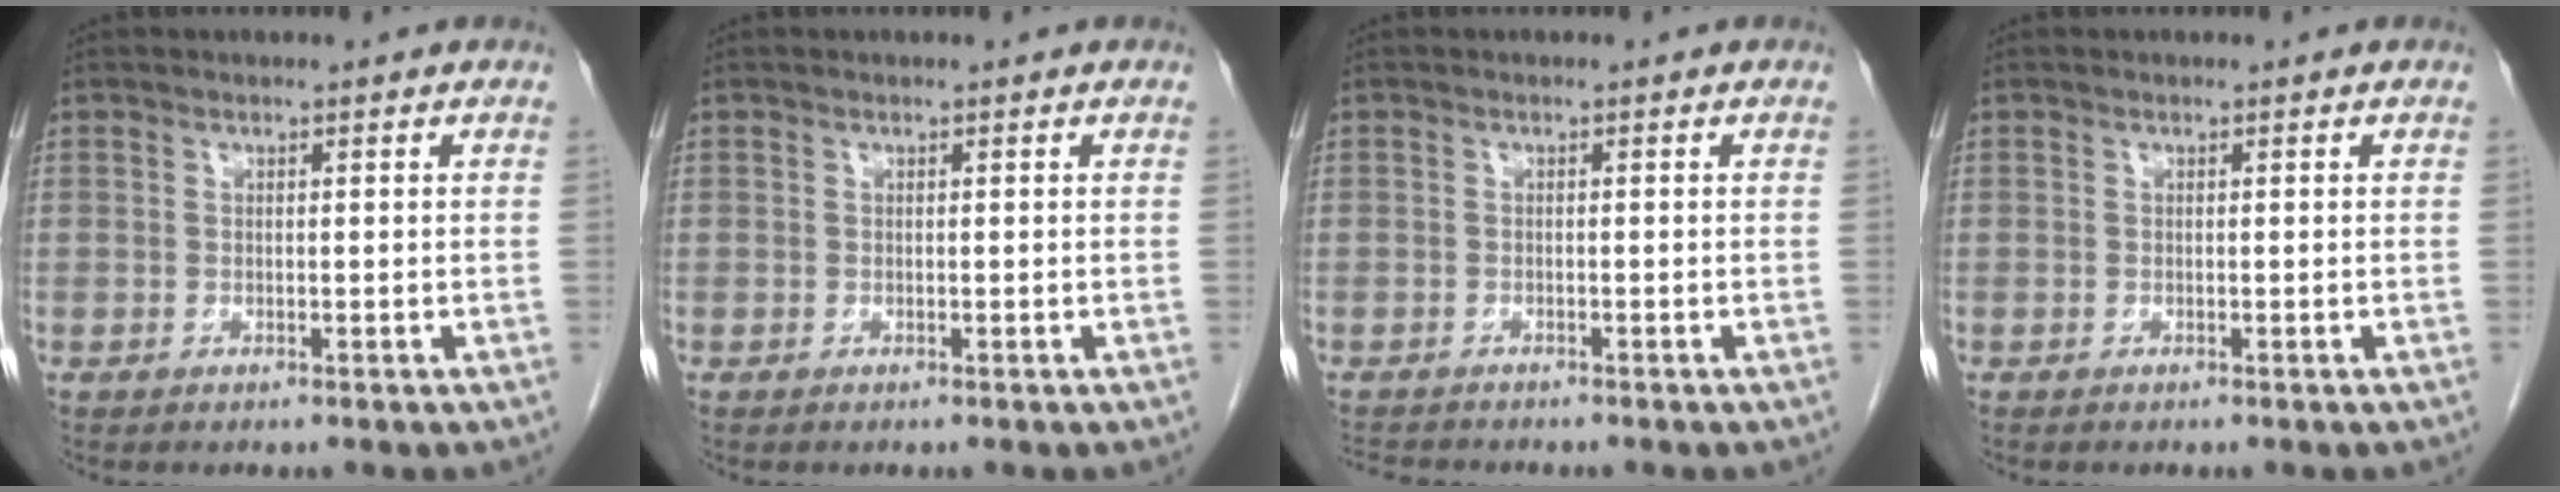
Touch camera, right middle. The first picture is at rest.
{"total": 0.0}
{"total": 3.0, "force": [-2.9, 0.2, 0.7], "torque": [-0.013, -0.014, -0.046]}
{"total": 0.0}